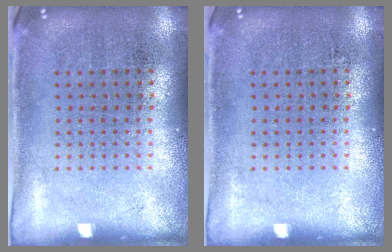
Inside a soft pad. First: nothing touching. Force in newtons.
{"total": 0.0}